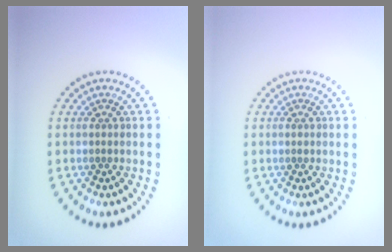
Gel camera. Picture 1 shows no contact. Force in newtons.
{"total": 0.5, "press": 0.4, "slide": 0.3}